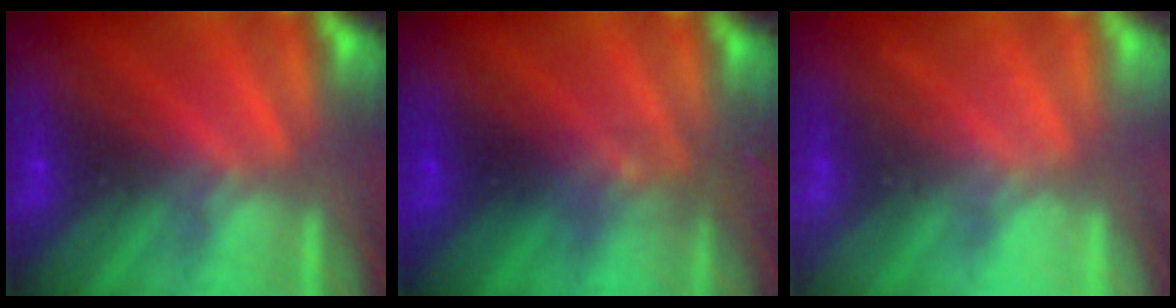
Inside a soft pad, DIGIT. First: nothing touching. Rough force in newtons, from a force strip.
{"total": 2.9}
{"total": 2.3}